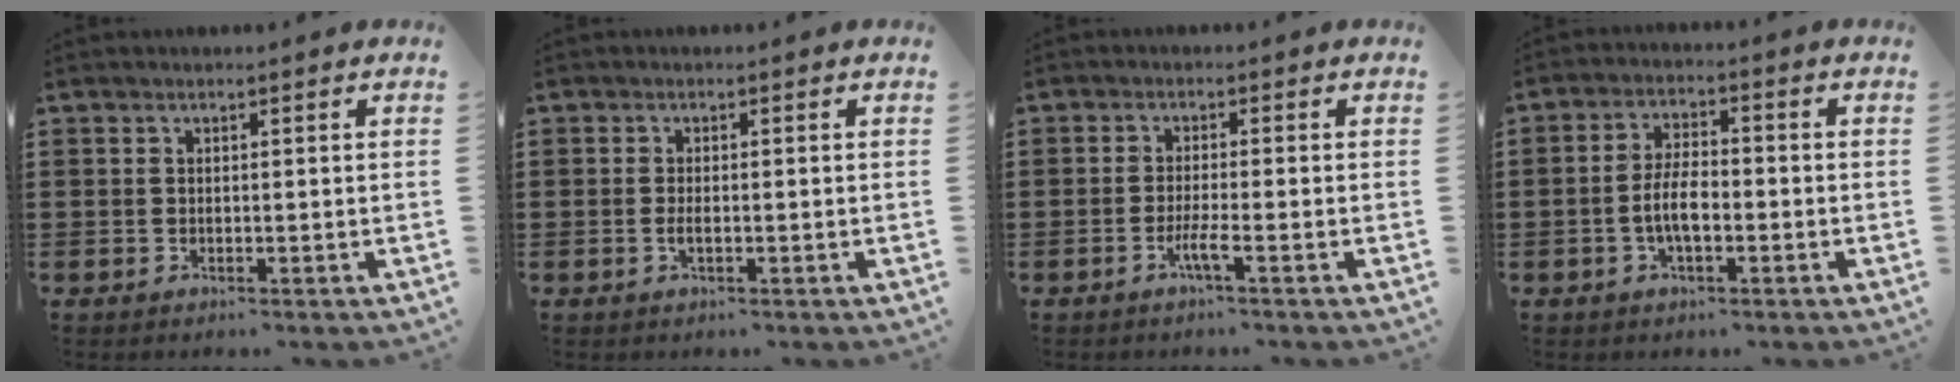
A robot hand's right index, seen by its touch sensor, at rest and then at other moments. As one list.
[{"total": 1.3, "force": [-0.4, 0.3, 1.2], "torque": [-0.023, -0.001, -0.006]}, {"total": 3.1, "force": [-1.7, -0.1, 2.6], "torque": [-0.051, -0.006, -0.035]}, {"total": 5.3, "force": [-1.5, 2.0, 4.7], "torque": [-0.103, -0.001, -0.031]}]